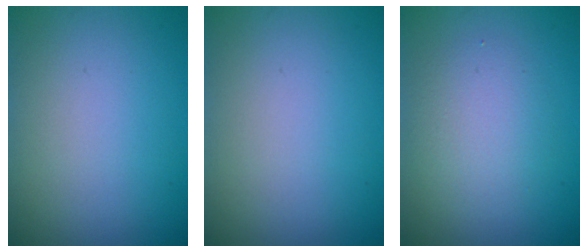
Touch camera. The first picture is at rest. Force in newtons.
{"total": 0.0}
{"total": 3.2, "press": 3.2, "slide": 0.1}